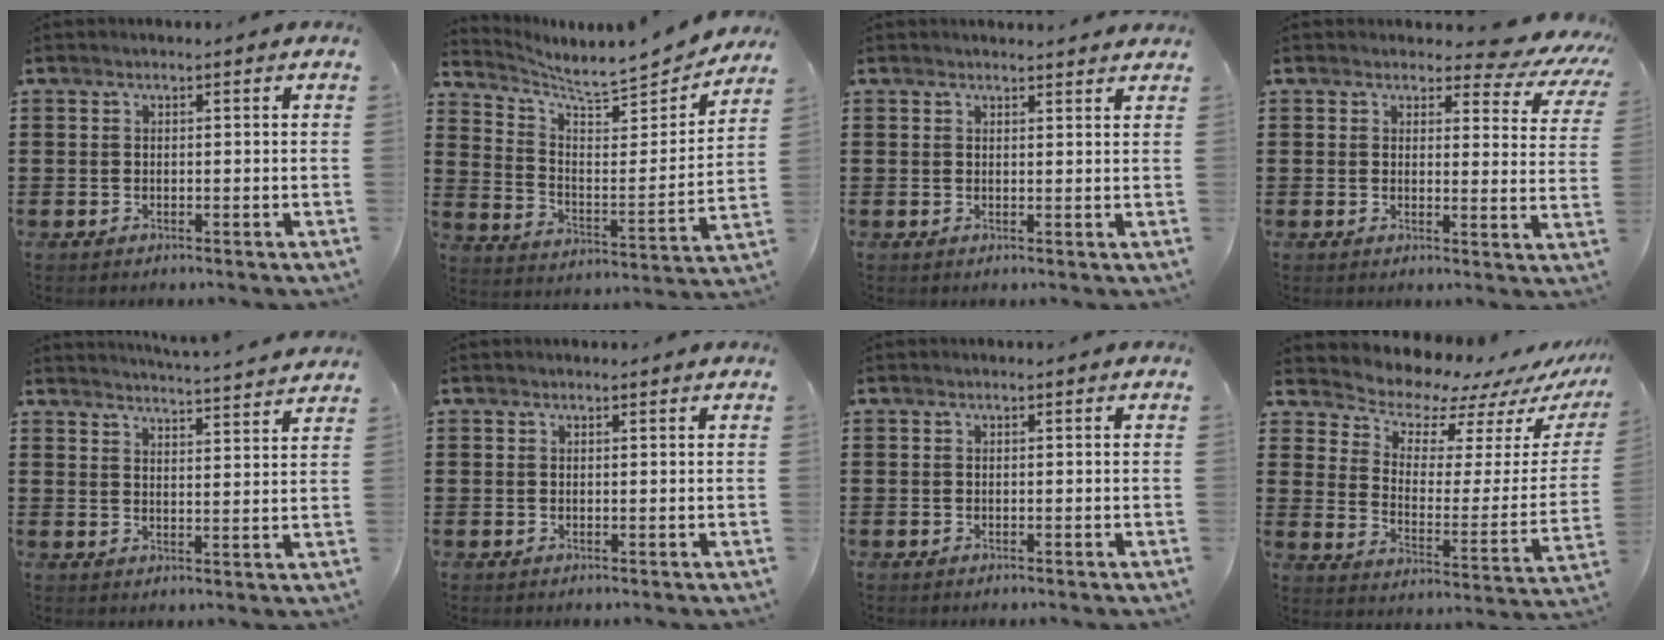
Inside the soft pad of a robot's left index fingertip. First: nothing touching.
{"total": 6.2, "force": [6.0, 0.5, 1.8], "torque": [-0.060, -0.054, 0.096]}
{"total": 1.6, "force": [1.6, 0.1, 0.1], "torque": [-0.006, 0.002, 0.031]}
{"total": 4.1, "force": [3.3, 1.3, 2.0], "torque": [-0.030, -0.024, 0.051]}
{"total": 4.0, "force": [3.9, -0.8, 0.2], "torque": [-0.013, -0.034, 0.065]}
{"total": 0.6, "force": [0.5, 0.4, 0.0], "torque": [-0.001, 0.002, 0.009]}
{"total": 0.0}
{"total": 7.4, "force": [7.1, 2.1, 0.7], "torque": [-0.044, -0.069, 0.123]}